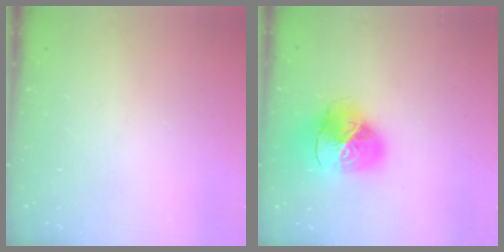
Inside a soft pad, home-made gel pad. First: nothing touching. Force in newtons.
{"total": 23.3, "press": 23.2, "slide": 2.4}